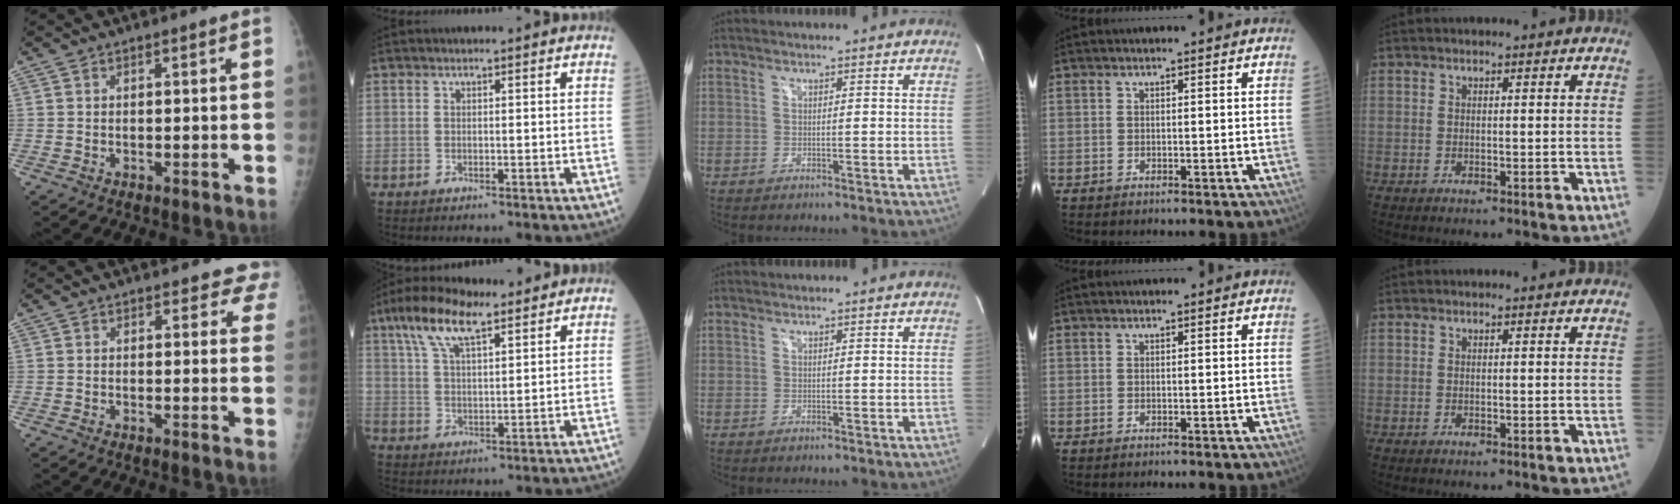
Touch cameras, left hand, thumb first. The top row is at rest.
{"thumb": {"total": 4.5, "force": [4.0, 2.1, -0.1], "torque": [0.044, -0.018, 0.016]}, "index": {"total": 10.3, "force": [6.9, 3.1, 7.1], "torque": [-0.142, 0.029, 0.128]}}